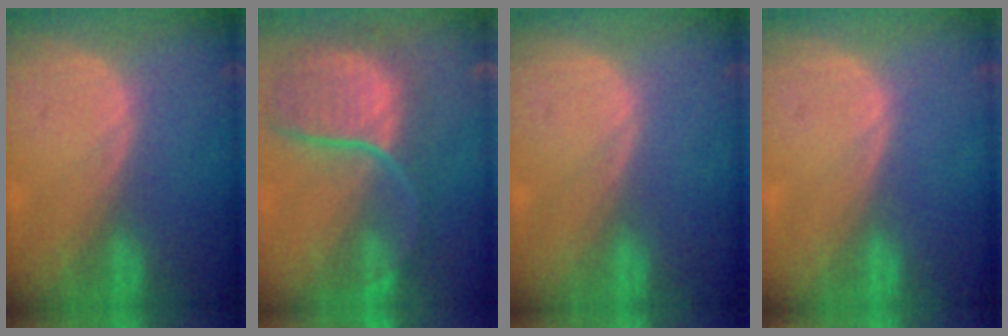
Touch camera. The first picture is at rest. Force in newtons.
{"total": 12.0, "press": 9.9, "slide": 6.9}
{"total": 0.0}
{"total": 0.0}